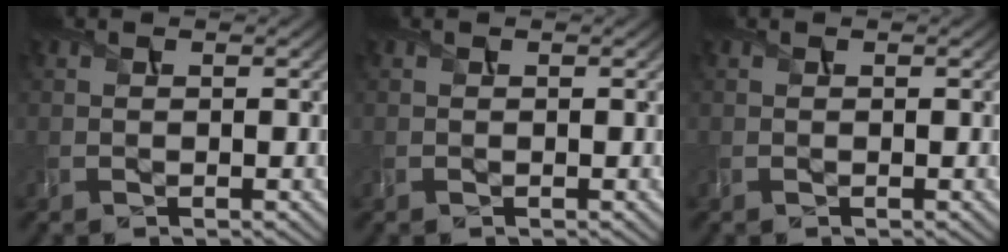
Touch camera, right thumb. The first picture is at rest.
{"total": 0.0}
{"total": 0.0}